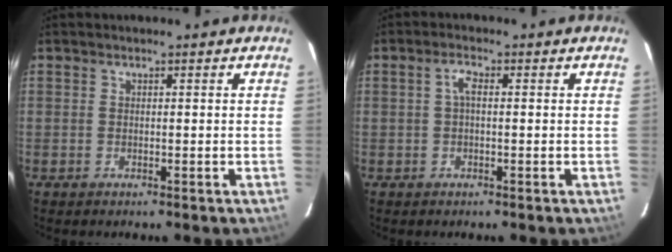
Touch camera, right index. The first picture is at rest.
{"total": 2.0, "force": [0.1, 0.7, 1.9], "torque": [-0.041, 0.008, 0.002]}